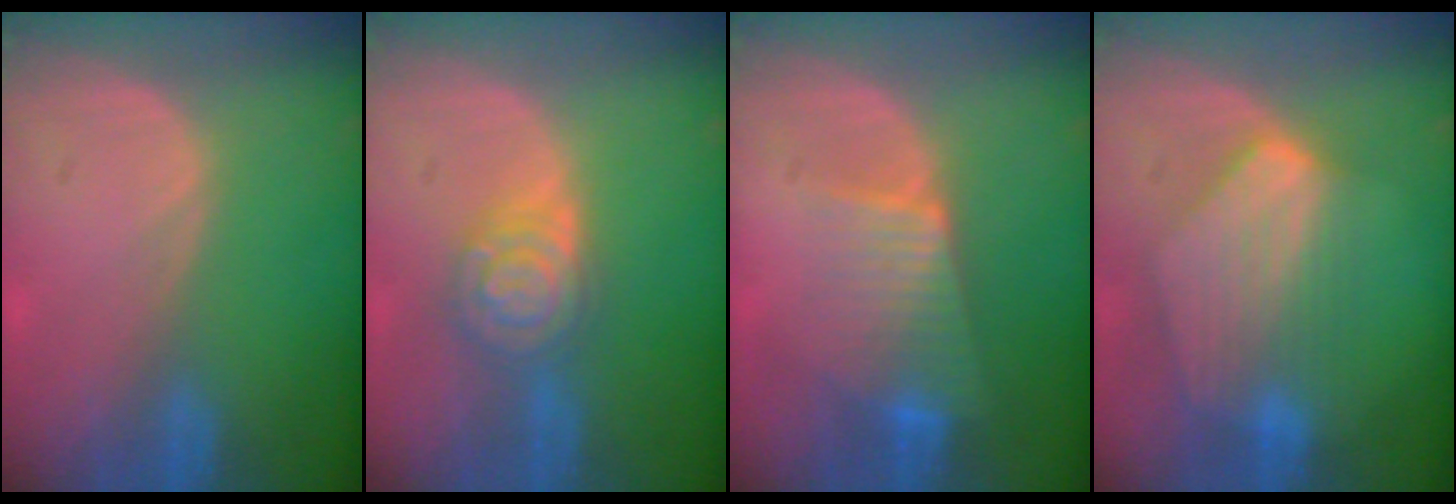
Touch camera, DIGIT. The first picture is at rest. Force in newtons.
{"total": 6.3, "press": 6.3, "slide": 0.4}
{"total": 6.9, "press": 6.1, "slide": 3.1}
{"total": 8.1, "press": 7.7, "slide": 2.5}